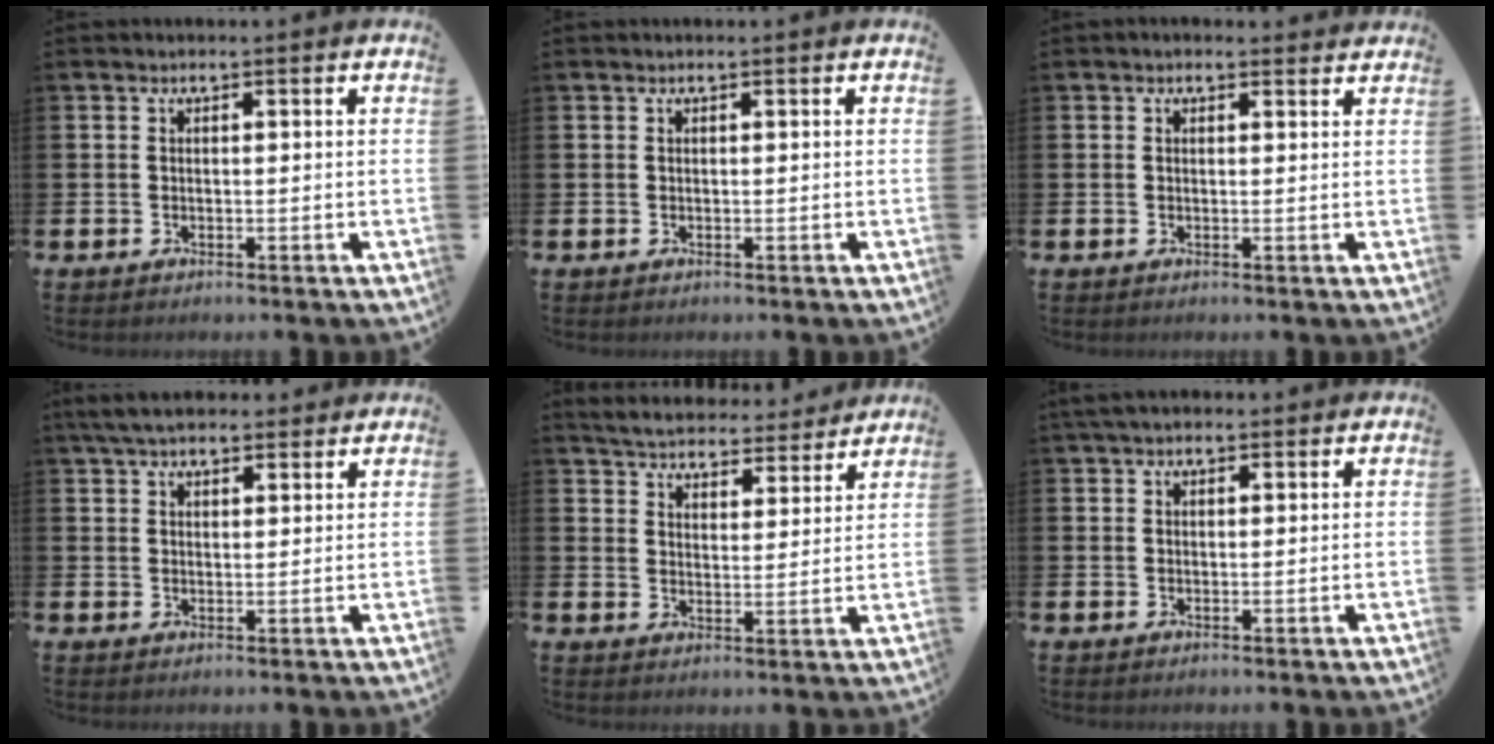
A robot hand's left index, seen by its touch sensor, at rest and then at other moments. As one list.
[{"total": 0.0}, {"total": 0.8, "force": [0.8, 0.3, 0.1], "torque": [0.005, 0.001, 0.012]}, {"total": 5.1, "force": [4.6, 1.6, 1.6], "torque": [-0.040, -0.010, 0.085]}, {"total": 5.1, "force": [5.1, 0.9, 0.2], "torque": [-0.028, -0.040, 0.086]}, {"total": 2.6, "force": [2.2, 1.0, 1.0], "torque": [-0.014, 0.000, 0.038]}]